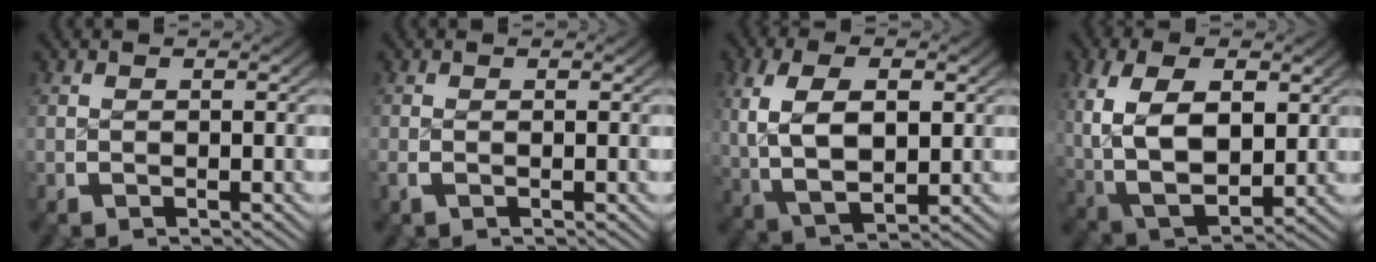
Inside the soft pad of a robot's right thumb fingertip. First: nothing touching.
{"total": 0.6, "force": [-0.3, 0.3, 0.4], "torque": [-0.015, -0.003, -0.004]}
{"total": 8.8, "force": [0.3, 5.7, 6.7], "torque": [-0.155, -0.021, 0.024]}
{"total": 11.1, "force": [-0.3, 7.8, 8.0], "torque": [-0.194, -0.042, 0.017]}